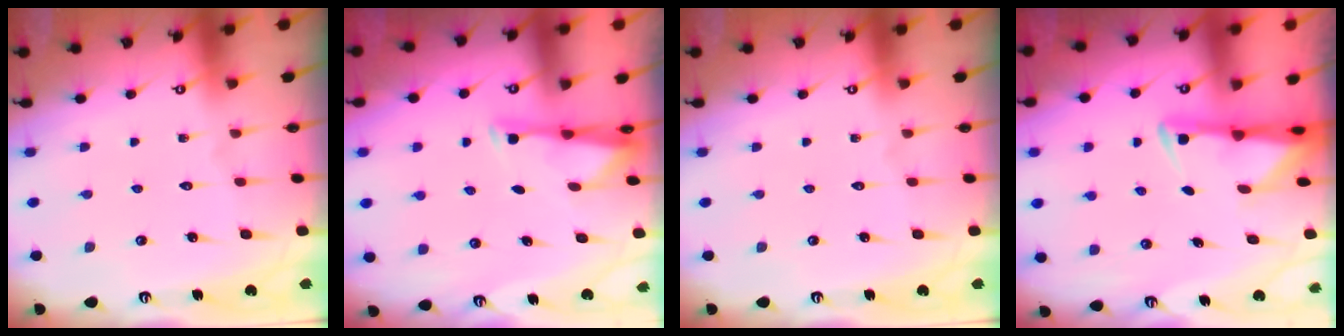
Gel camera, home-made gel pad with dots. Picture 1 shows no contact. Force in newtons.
{"total": 3.3, "press": 3.3, "slide": 0.3}
{"total": 0.0}
{"total": 3.0, "press": 2.9, "slide": 0.6}